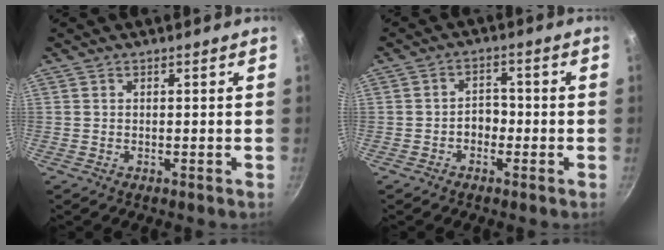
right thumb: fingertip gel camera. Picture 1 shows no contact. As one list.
[{"total": 3.5, "force": [-1.3, 2.7, 2.0], "torque": [-0.011, 0.017, -0.029]}]